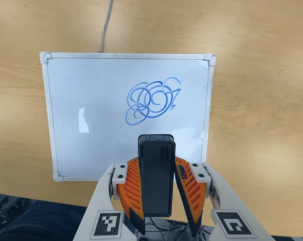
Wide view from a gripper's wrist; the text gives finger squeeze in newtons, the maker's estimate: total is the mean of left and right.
{"total": 5.5, "left": 4.8, "right": 6.3}